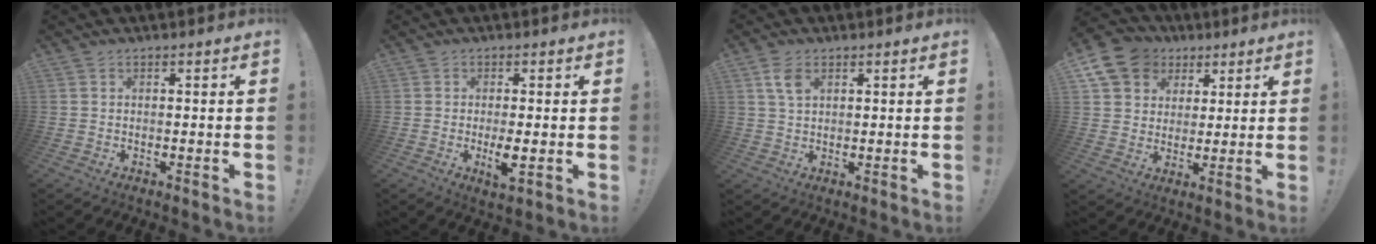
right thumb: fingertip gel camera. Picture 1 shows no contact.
{"total": 4.6, "force": [-0.8, 1.2, 4.4], "torque": [-0.084, -0.009, -0.013]}
{"total": 4.9, "force": [2.3, 2.8, 3.4], "torque": [-0.056, -0.004, 0.042]}
{"total": 12.2, "force": [5.7, 9.9, 4.4], "torque": [-0.064, -0.032, 0.116]}